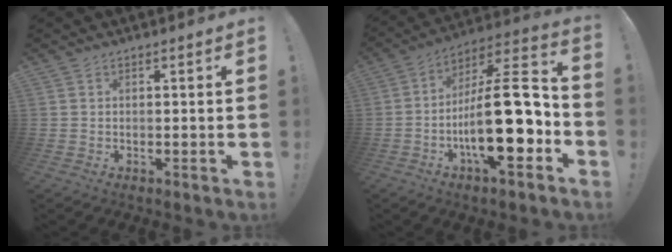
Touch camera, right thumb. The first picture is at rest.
{"total": 23.3, "force": [-4.8, 7.4, 21.6], "torque": [-0.372, 0.024, -0.079]}